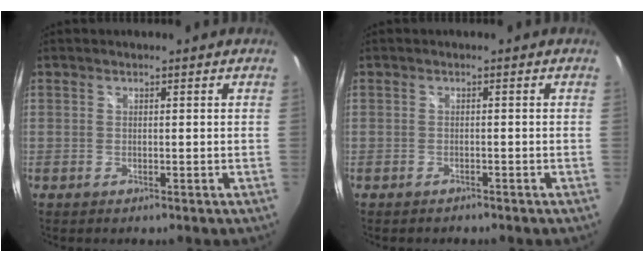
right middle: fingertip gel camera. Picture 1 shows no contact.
{"total": 1.2, "force": [-1.1, 0.5, 0.2], "torque": [-0.007, -0.002, -0.017]}